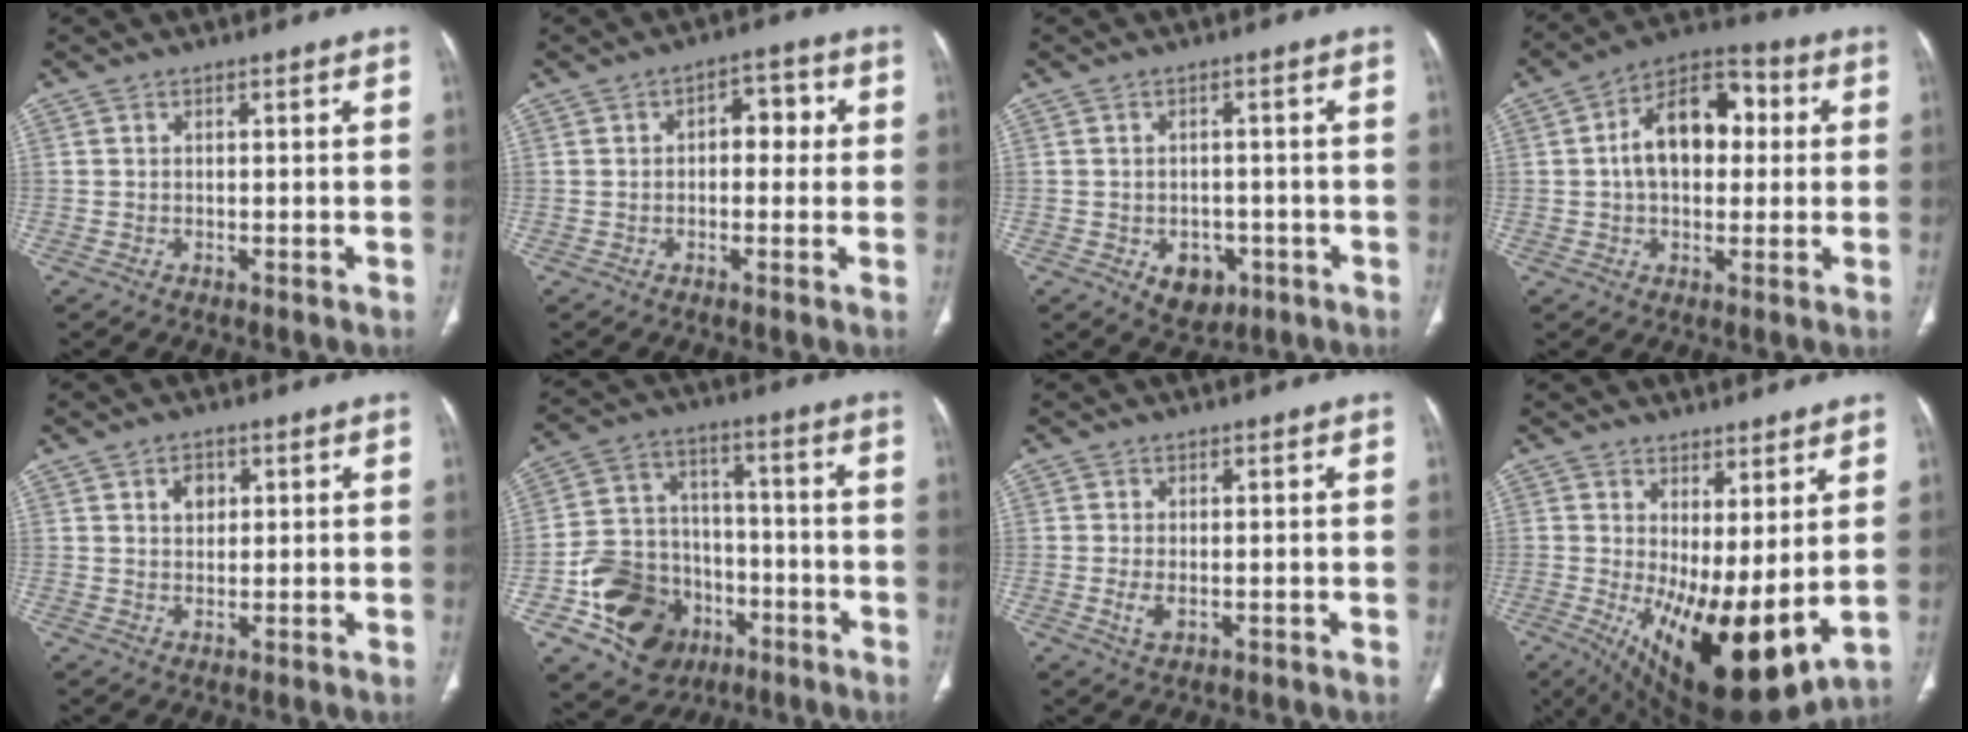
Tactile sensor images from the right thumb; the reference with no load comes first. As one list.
[{"total": 5.7, "force": [0.5, 3.5, 4.5], "torque": [-0.032, 0.019, 0.000]}, {"total": 5.7, "force": [-2.2, 4.3, 3.1], "torque": [-0.019, 0.012, -0.019]}, {"total": 14.3, "force": [1.7, 9.1, 10.9], "torque": [-0.147, 0.032, 0.017]}, {"total": 3.3, "force": [1.3, 2.4, 1.8], "torque": [-0.013, -0.005, 0.021]}, {"total": 18.5, "force": [-7.5, 14.6, 8.5], "torque": [-0.119, 0.067, -0.116]}, {"total": 2.5, "force": [-0.5, 1.3, 2.0], "torque": [-0.046, -0.006, -0.008]}, {"total": 17.0, "force": [0.3, 6.4, 15.7], "torque": [-0.265, -0.038, 0.027]}]